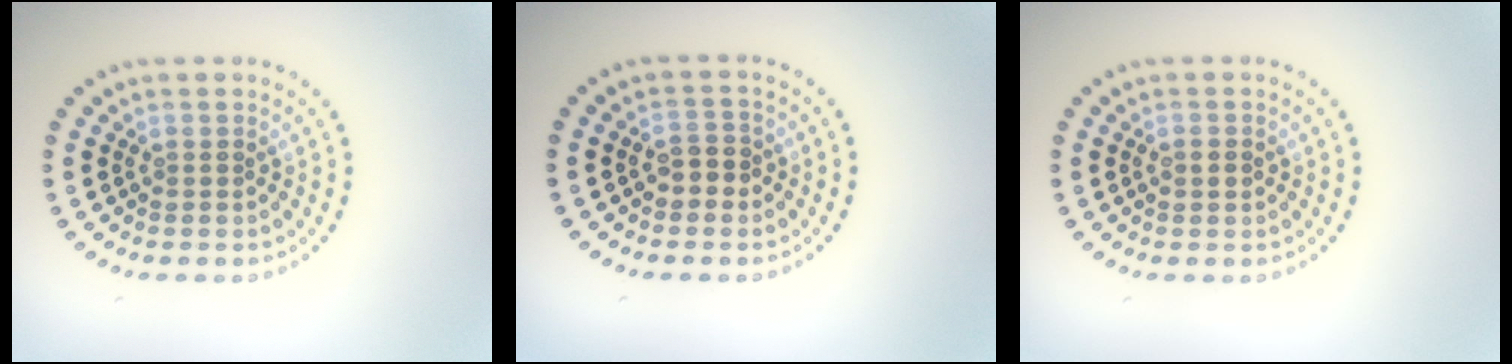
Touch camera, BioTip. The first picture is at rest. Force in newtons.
{"total": 1.7, "press": 1.6, "slide": 0.6}
{"total": 1.3, "press": 1.3, "slide": 0.2}